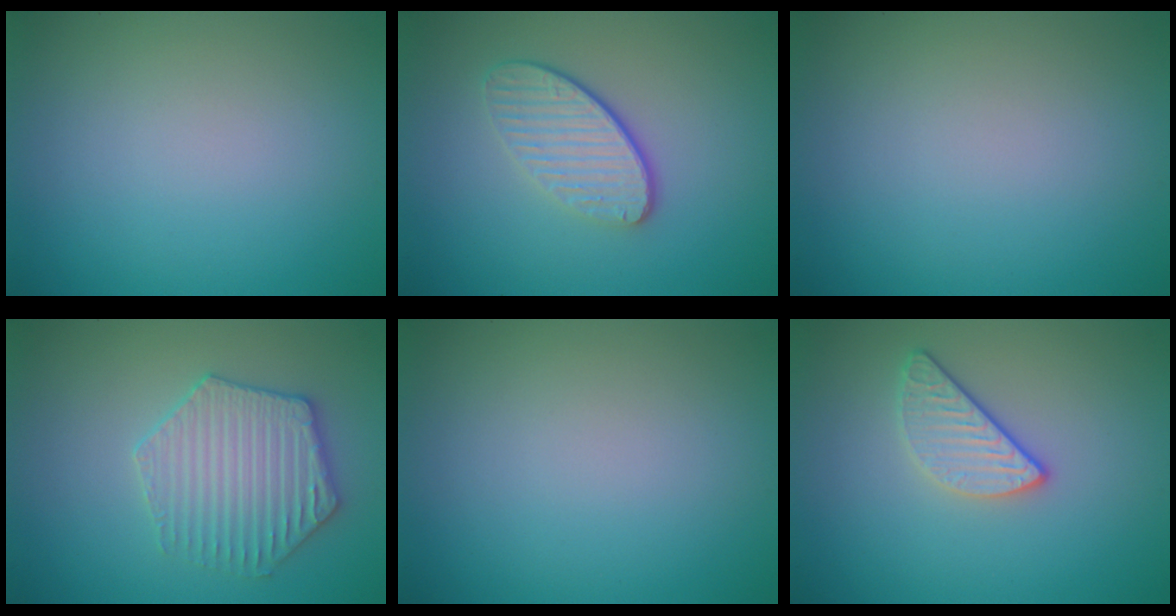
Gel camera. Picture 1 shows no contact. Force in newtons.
{"total": 3.7, "press": 2.9, "slide": 2.3}
{"total": 0.0}
{"total": 4.1, "press": 3.9, "slide": 1.0}
{"total": 0.0}
{"total": 2.5, "press": 2.3, "slide": 1.0}